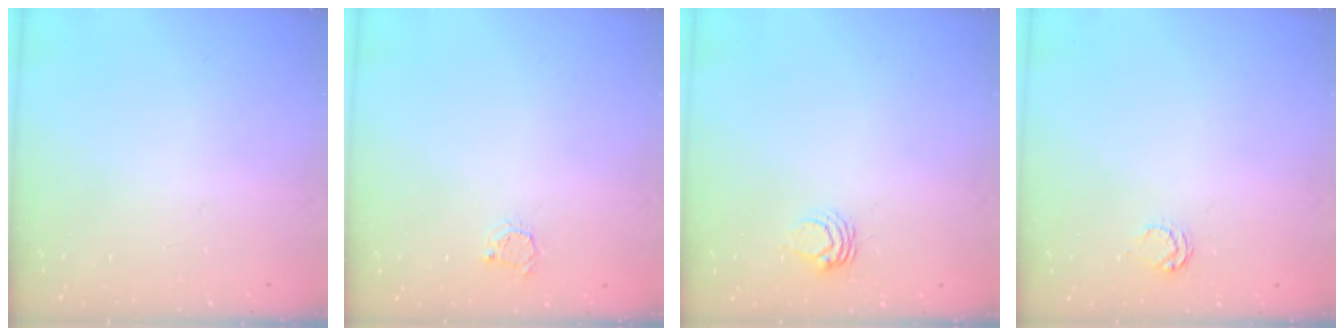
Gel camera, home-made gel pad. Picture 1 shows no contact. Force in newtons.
{"total": 2.9, "press": 2.8, "slide": 0.4}
{"total": 4.4, "press": 4.3, "slide": 0.5}
{"total": 4.3, "press": 4.2, "slide": 0.6}